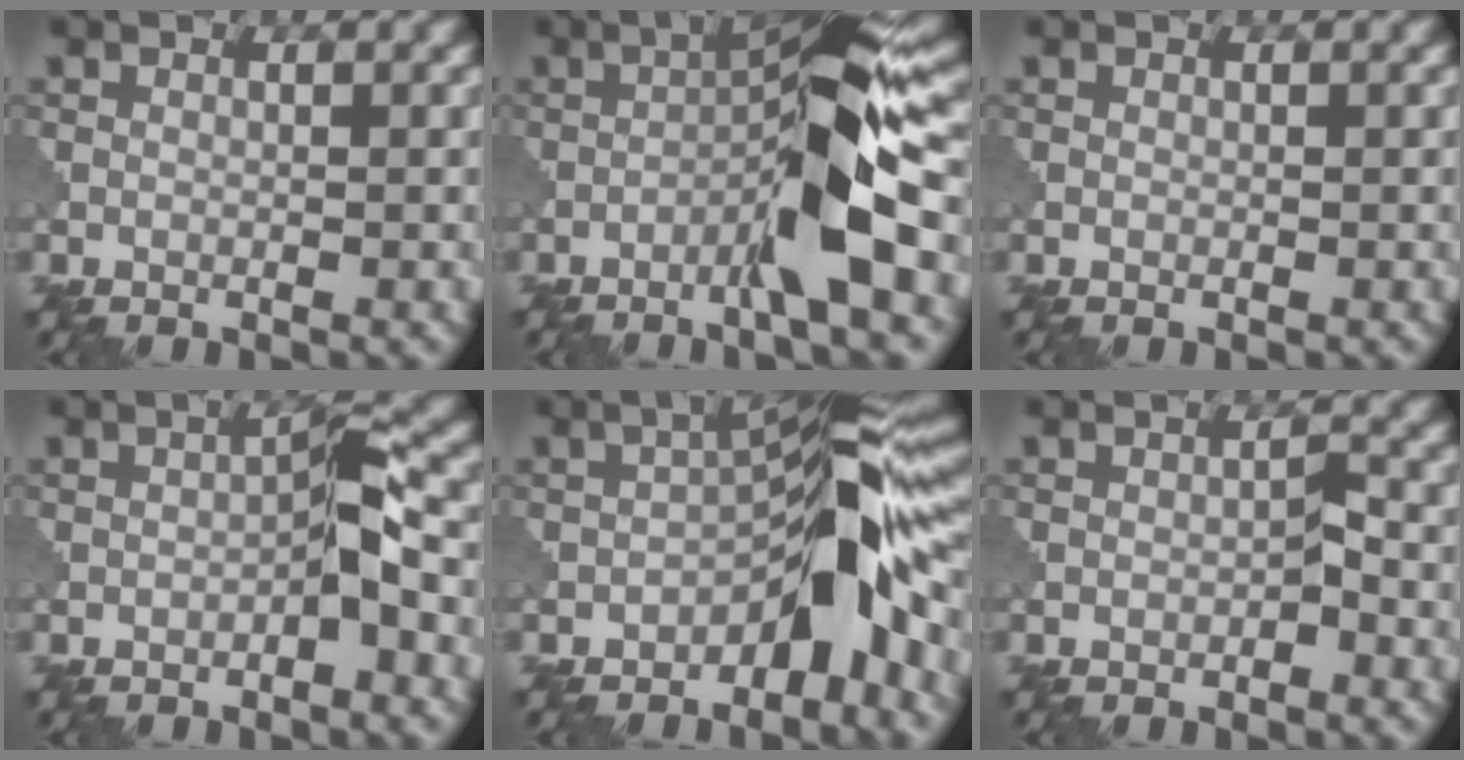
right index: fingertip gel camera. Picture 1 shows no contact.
{"total": 7.4, "force": [-2.7, 0.8, 6.8], "torque": [-0.114, 0.023, -0.055]}
{"total": 0.0}
{"total": 2.9, "force": [-1.0, 0.6, 2.7], "torque": [-0.045, 0.013, -0.020]}
{"total": 8.7, "force": [-3.3, 2.9, 7.5], "torque": [-0.092, 0.024, -0.071]}
{"total": 1.1, "force": [-0.5, 0.3, 1.0], "torque": [-0.015, 0.005, -0.007]}